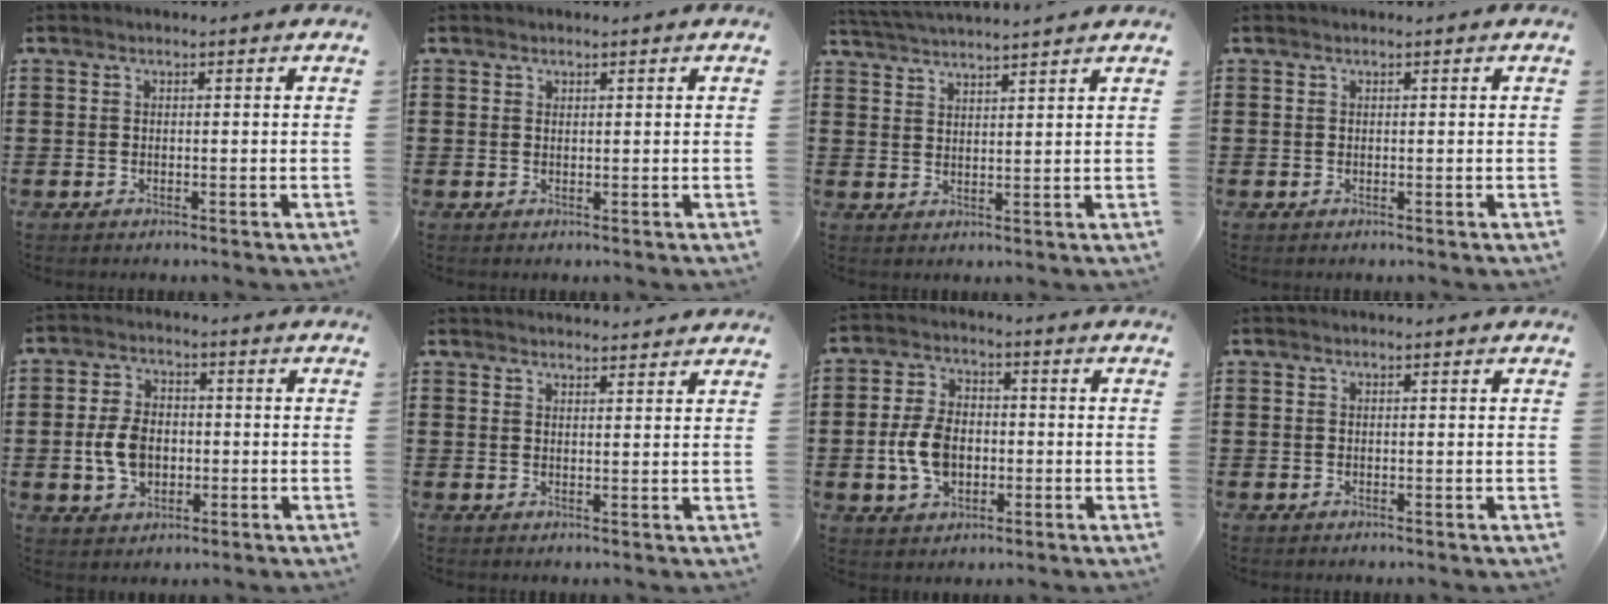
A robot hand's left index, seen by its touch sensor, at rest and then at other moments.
{"total": 0.5, "force": [0.4, 0.2, 0.1], "torque": [-0.004, 0.000, 0.009]}
{"total": 3.0, "force": [3.0, -0.6, 0.2], "torque": [-0.015, -0.014, 0.053]}
{"total": 0.0}
{"total": 6.5, "force": [-0.9, 4.4, 4.7], "torque": [-0.116, 0.003, -0.023]}
{"total": 2.1, "force": [2.1, -0.1, -0.1], "torque": [-0.005, -0.005, 0.041]}
{"total": 7.4, "force": [-1.2, 4.9, 5.5], "torque": [-0.134, 0.004, -0.029]}
{"total": 0.0}